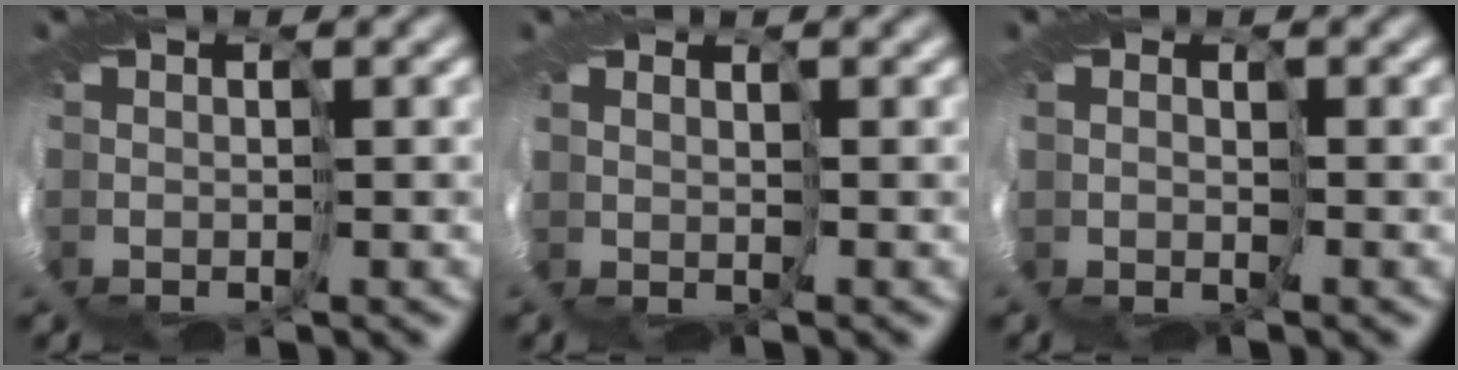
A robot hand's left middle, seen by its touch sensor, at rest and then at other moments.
{"total": 1.2, "force": [1.0, 0.1, -0.6], "torque": [-0.005, 0.001, 0.013]}
{"total": 1.6, "force": [0.6, 1.5, 0.4], "torque": [-0.025, -0.001, 0.013]}